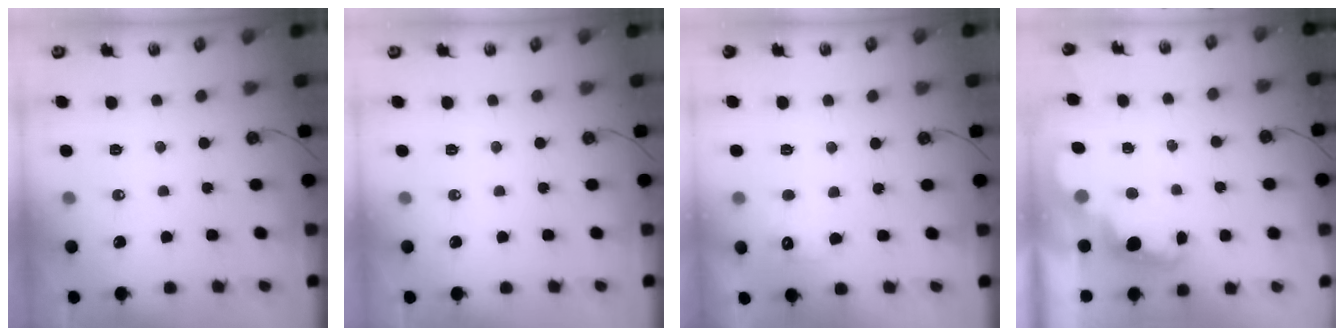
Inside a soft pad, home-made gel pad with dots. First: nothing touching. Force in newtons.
{"total": 0.0}
{"total": 7.2, "press": 7.2, "slide": 0.2}
{"total": 2.3, "press": 2.3, "slide": 0.5}